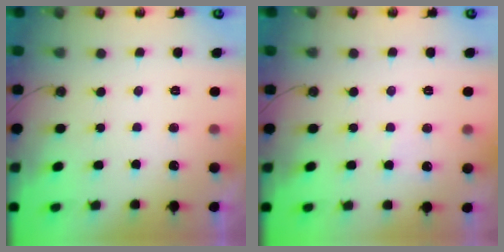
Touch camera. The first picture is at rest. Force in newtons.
{"total": 3.1, "press": 3.0, "slide": 0.5}